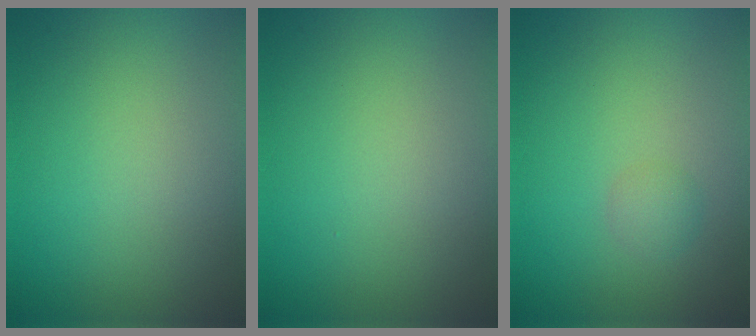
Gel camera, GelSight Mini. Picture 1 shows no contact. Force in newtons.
{"total": 0.0}
{"total": 1.2, "press": 1.2, "slide": 0.0}